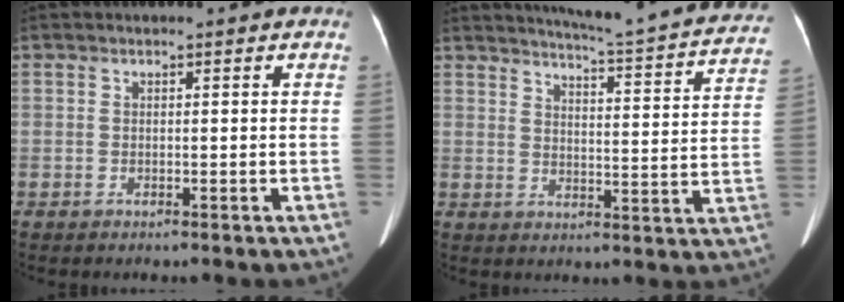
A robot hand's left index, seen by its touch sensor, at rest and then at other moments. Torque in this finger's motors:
{"motor_torque": [-0.30, -0.88, 0.00, 0.02]}